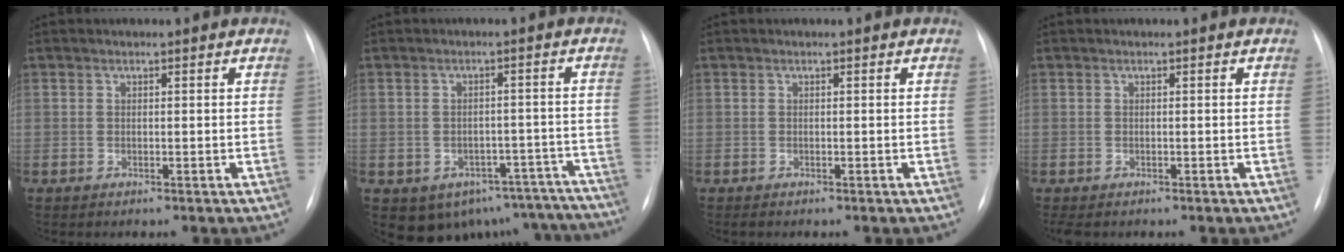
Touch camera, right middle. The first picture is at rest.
{"total": 15.7, "force": [-12.3, 8.9, 3.9], "torque": [-0.037, 0.040, -0.130]}
{"total": 0.0}
{"total": 2.0, "force": [-1.5, 0.9, 0.9], "torque": [-0.010, -0.003, -0.016]}